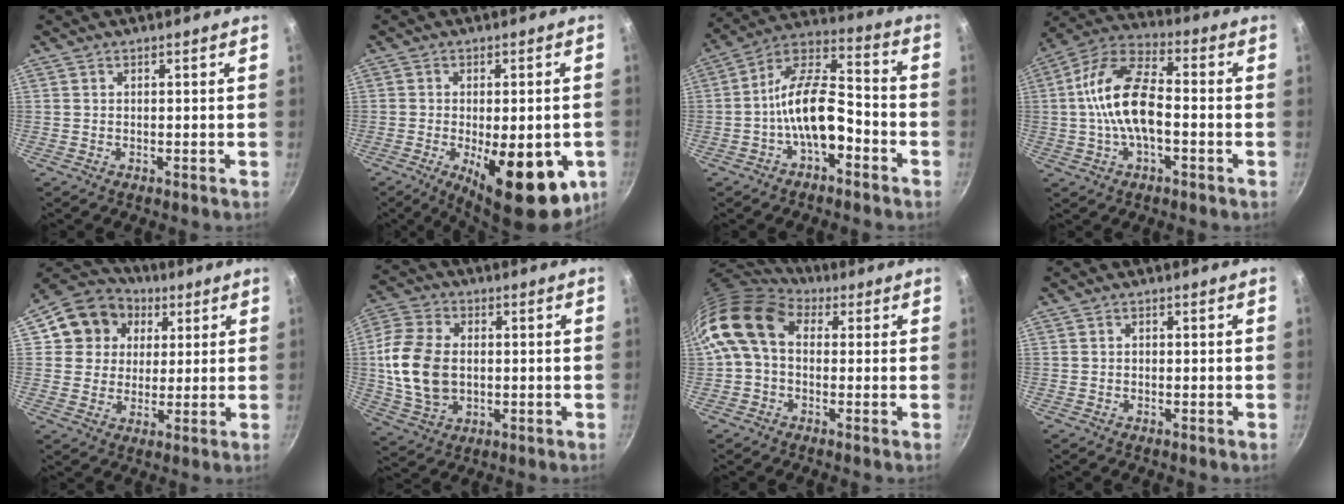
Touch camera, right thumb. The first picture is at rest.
{"total": 18.1, "force": [-5.5, 7.1, 15.6], "torque": [-0.177, -0.003, -0.063]}
{"total": 13.5, "force": [-4.7, 6.5, 10.9], "torque": [-0.169, 0.059, -0.093]}
{"total": 14.5, "force": [-1.4, 7.2, 12.5], "torque": [-0.220, 0.043, -0.042]}
{"total": 12.5, "force": [3.9, 11.1, 4.3], "torque": [-0.047, 0.017, 0.056]}
{"total": 14.3, "force": [0.1, 10.0, 10.2], "torque": [-0.187, 0.006, 0.004]}
{"total": 12.2, "force": [2.0, 8.8, 8.2], "torque": [-0.136, 0.019, 0.015]}
{"total": 0.6, "force": [-0.1, 0.5, 0.3], "torque": [-0.004, 0.004, -0.001]}